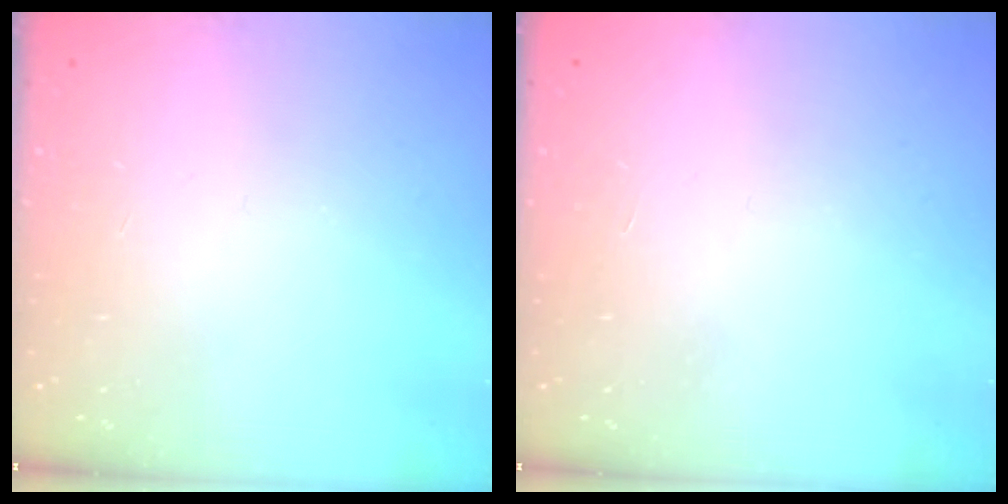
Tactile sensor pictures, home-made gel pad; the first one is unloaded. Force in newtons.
{"total": 1.7, "press": 1.7, "slide": 0.1}